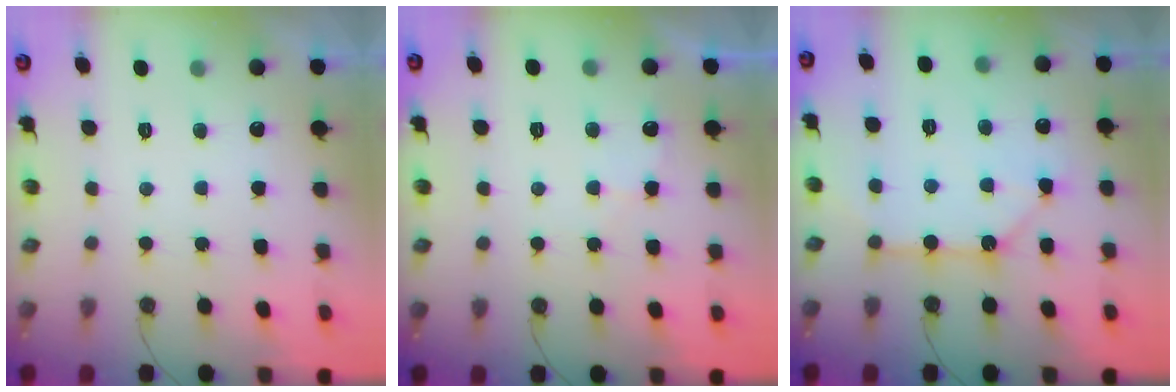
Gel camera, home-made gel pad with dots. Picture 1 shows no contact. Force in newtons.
{"total": 4.8, "press": 4.7, "slide": 0.7}
{"total": 11.7, "press": 11.6, "slide": 1.2}